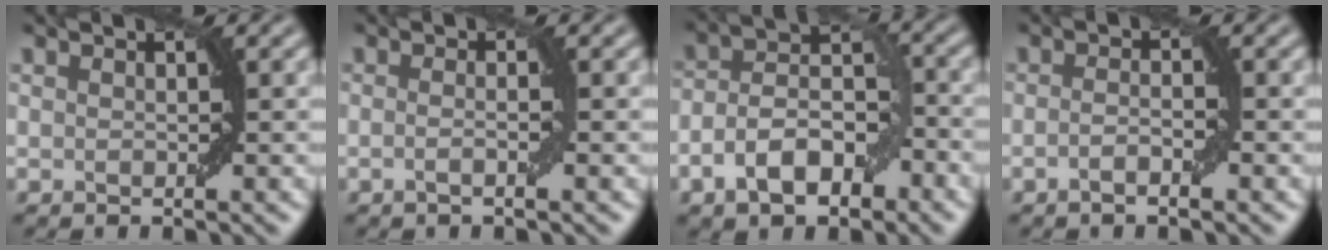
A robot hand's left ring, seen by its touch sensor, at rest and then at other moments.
{"total": 1.7, "force": [-0.2, 0.5, 1.6], "torque": [-0.014, -0.009, -0.017]}
{"total": 6.5, "force": [-3.1, 3.5, 4.5], "torque": [-0.073, 0.008, -0.063]}
{"total": 1.6, "force": [-0.7, 0.3, 1.4], "torque": [-0.026, 0.002, -0.015]}